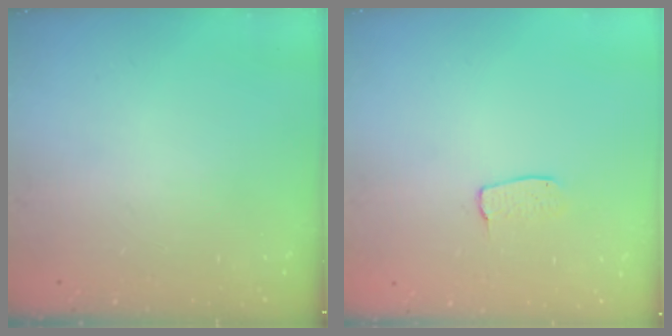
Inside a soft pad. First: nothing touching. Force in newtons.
{"total": 4.7, "press": 4.7, "slide": 0.3}